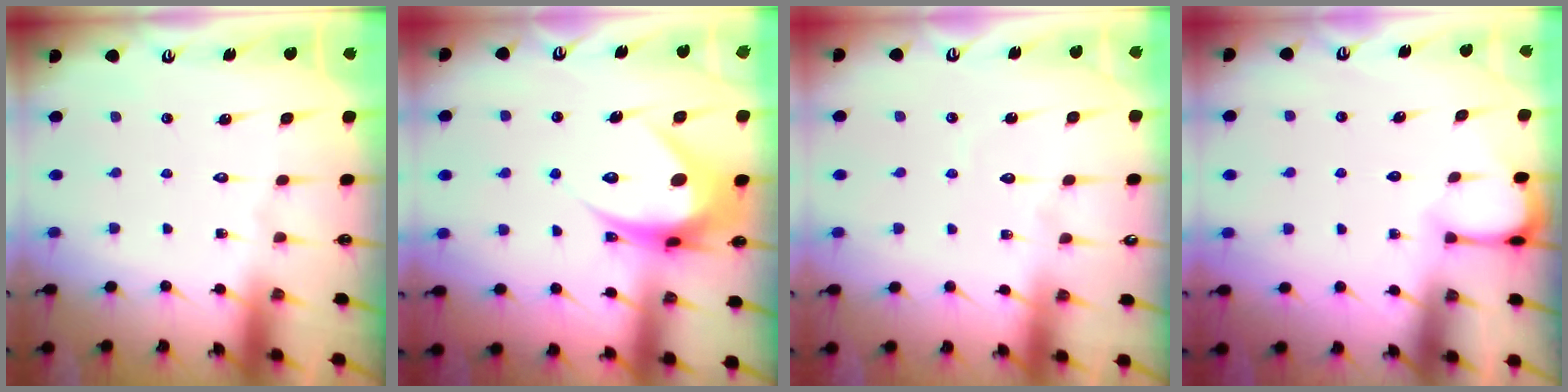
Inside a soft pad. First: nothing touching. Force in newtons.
{"total": 11.6, "press": 11.6, "slide": 0.8}
{"total": 3.5, "press": 3.4, "slide": 0.4}
{"total": 1.6, "press": 1.6, "slide": 0.1}